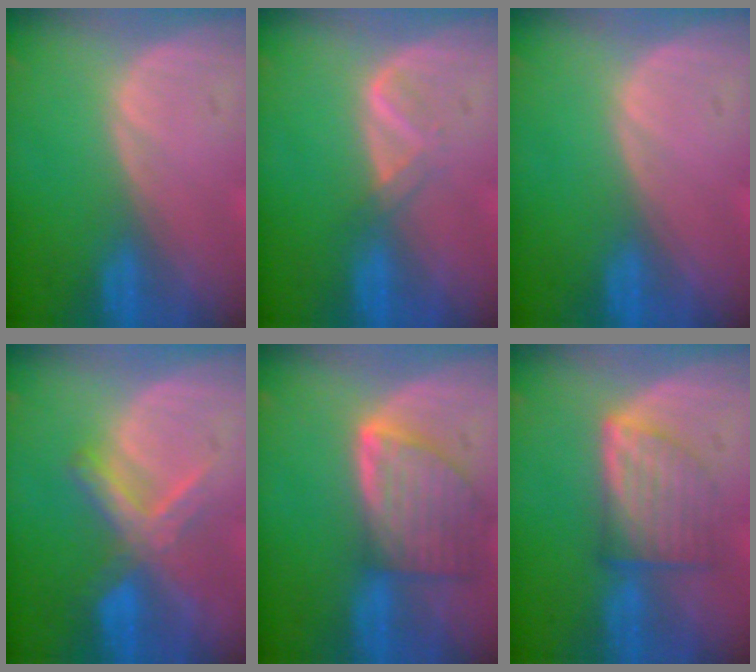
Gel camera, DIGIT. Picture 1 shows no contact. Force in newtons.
{"total": 2.1, "press": 2.1, "slide": 0.2}
{"total": 0.0}
{"total": 6.6, "press": 6.2, "slide": 2.3}
{"total": 8.0, "press": 7.2, "slide": 3.5}
{"total": 7.1, "press": 6.4, "slide": 2.9}